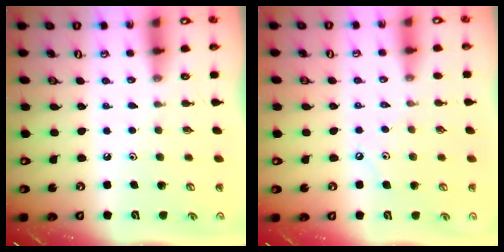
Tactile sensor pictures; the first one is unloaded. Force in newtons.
{"total": 3.9, "press": 3.9, "slide": 0.6}